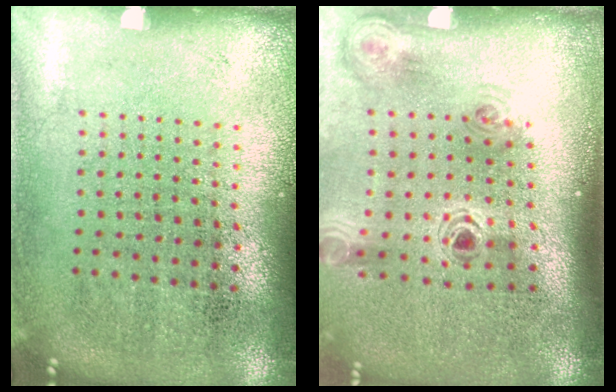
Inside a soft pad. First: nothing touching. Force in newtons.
{"total": 1.4, "press": 1.2, "slide": 0.8}